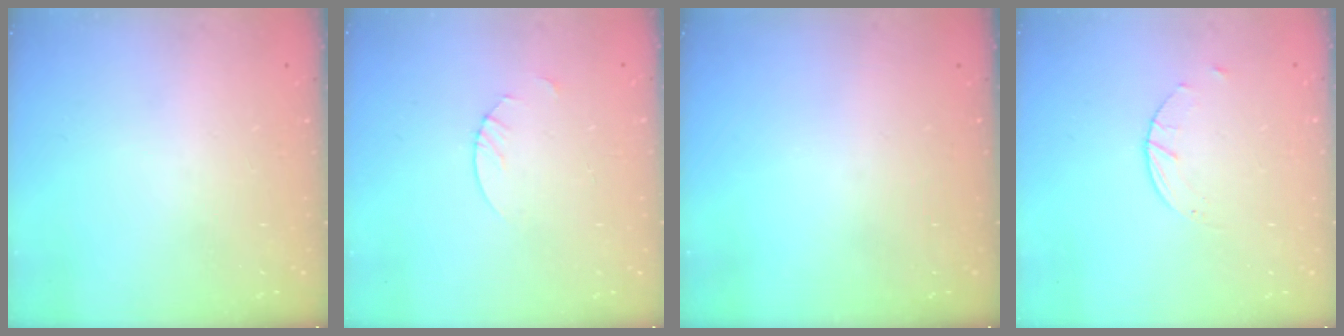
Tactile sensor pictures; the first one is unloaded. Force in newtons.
{"total": 1.8, "press": 1.8, "slide": 0.2}
{"total": 0.0}
{"total": 2.6, "press": 2.6, "slide": 0.4}